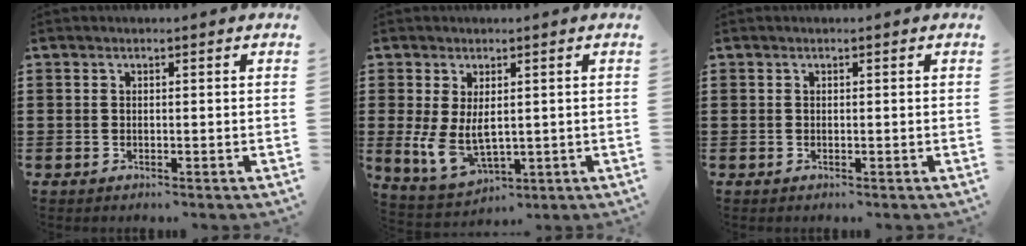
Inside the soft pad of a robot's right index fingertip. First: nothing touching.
{"total": 6.2, "force": [0.3, 3.6, 5.1], "torque": [-0.122, -0.004, 0.005]}
{"total": 0.0}